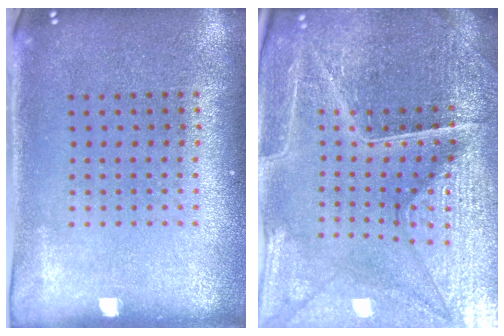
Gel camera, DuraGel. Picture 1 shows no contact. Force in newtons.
{"total": 5.1, "press": 4.9, "slide": 1.4}